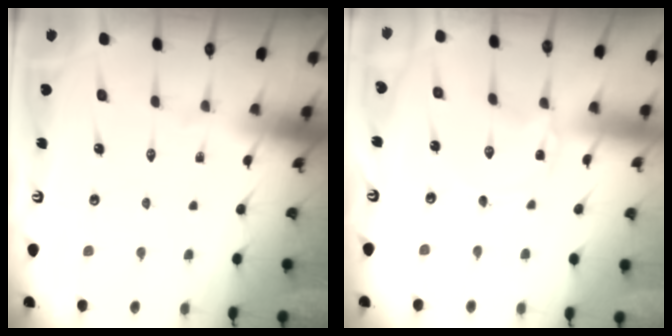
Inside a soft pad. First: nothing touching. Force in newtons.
{"total": 0.7, "press": 0.7, "slide": 0.1}